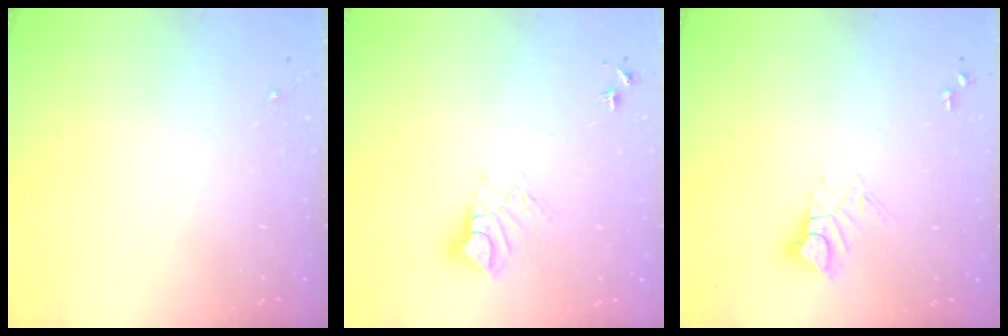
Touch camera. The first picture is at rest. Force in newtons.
{"total": 9.1, "press": 9.0, "slide": 1.0}
{"total": 7.4, "press": 7.3, "slide": 0.9}